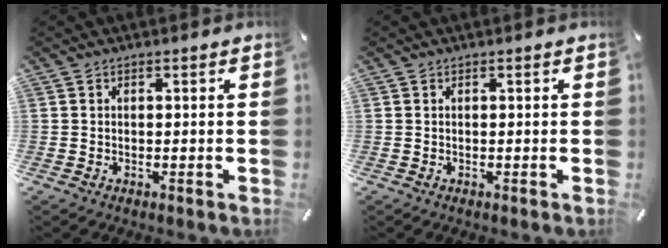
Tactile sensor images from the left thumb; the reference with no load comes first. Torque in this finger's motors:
{"motor_torque": [0.00, 0.00, 0.00, 0.00, 0.00]}